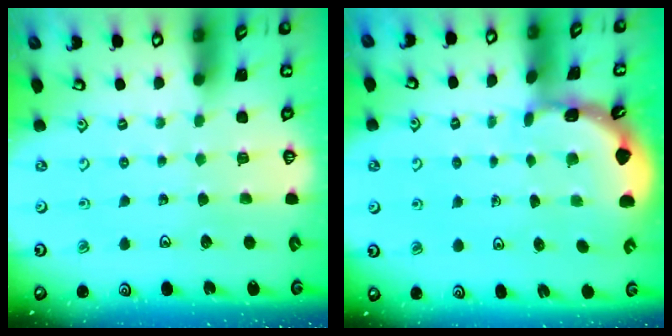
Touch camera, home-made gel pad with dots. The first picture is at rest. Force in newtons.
{"total": 1.8, "press": 1.8, "slide": 0.1}